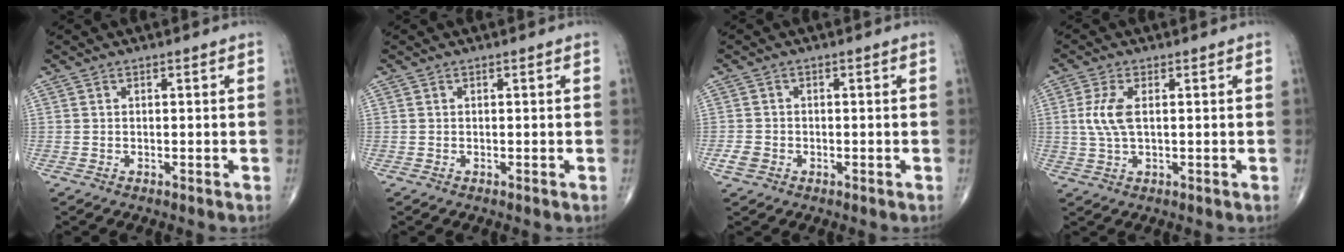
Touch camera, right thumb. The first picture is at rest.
{"total": 0.0}
{"total": 2.3, "force": [-0.9, 1.8, 1.1], "torque": [-0.019, 0.003, -0.016]}
{"total": 5.3, "force": [0.8, 2.2, 4.8], "torque": [-0.120, 0.003, 0.016]}